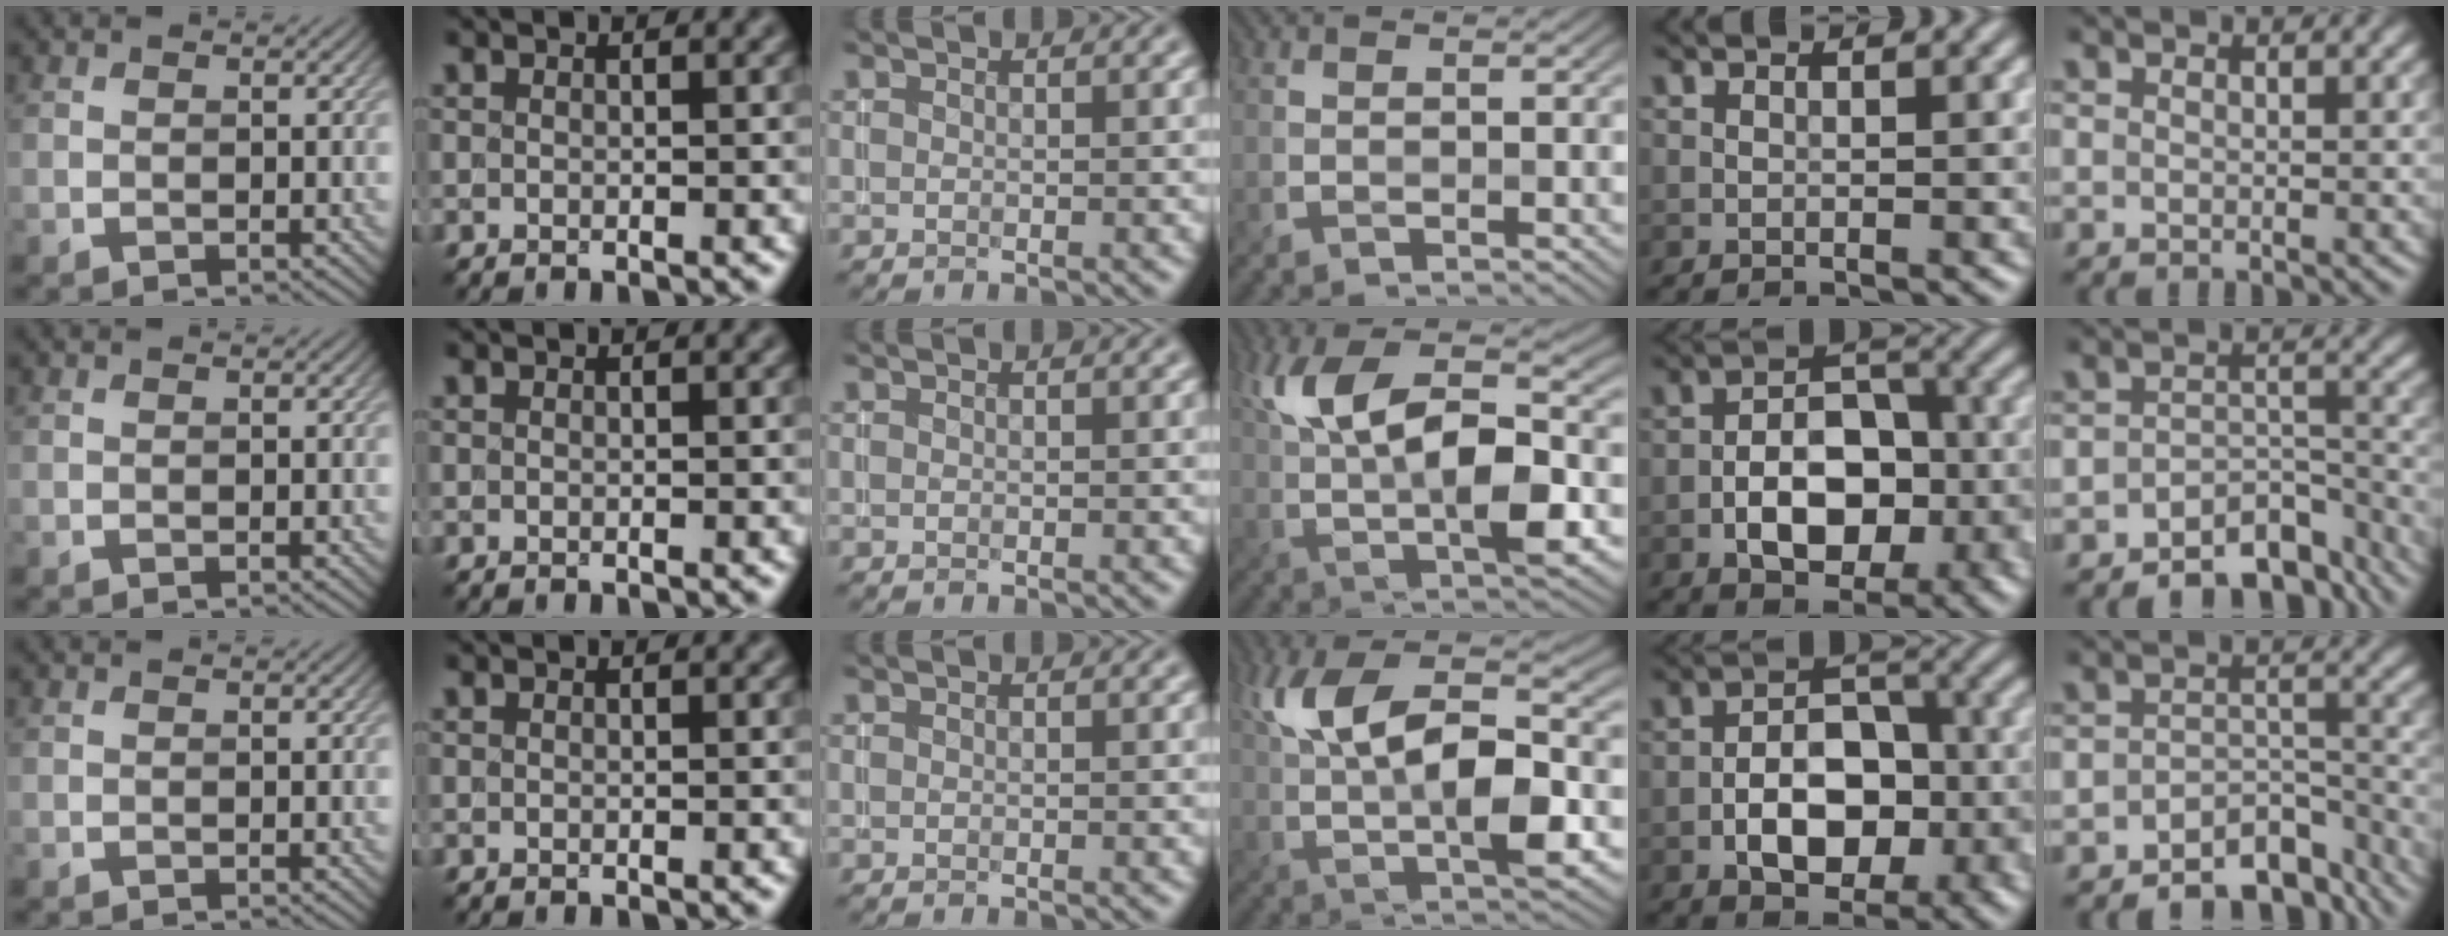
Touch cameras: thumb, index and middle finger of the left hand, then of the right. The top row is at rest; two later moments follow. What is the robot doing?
{"motion": "insert", "object": "backpack"}